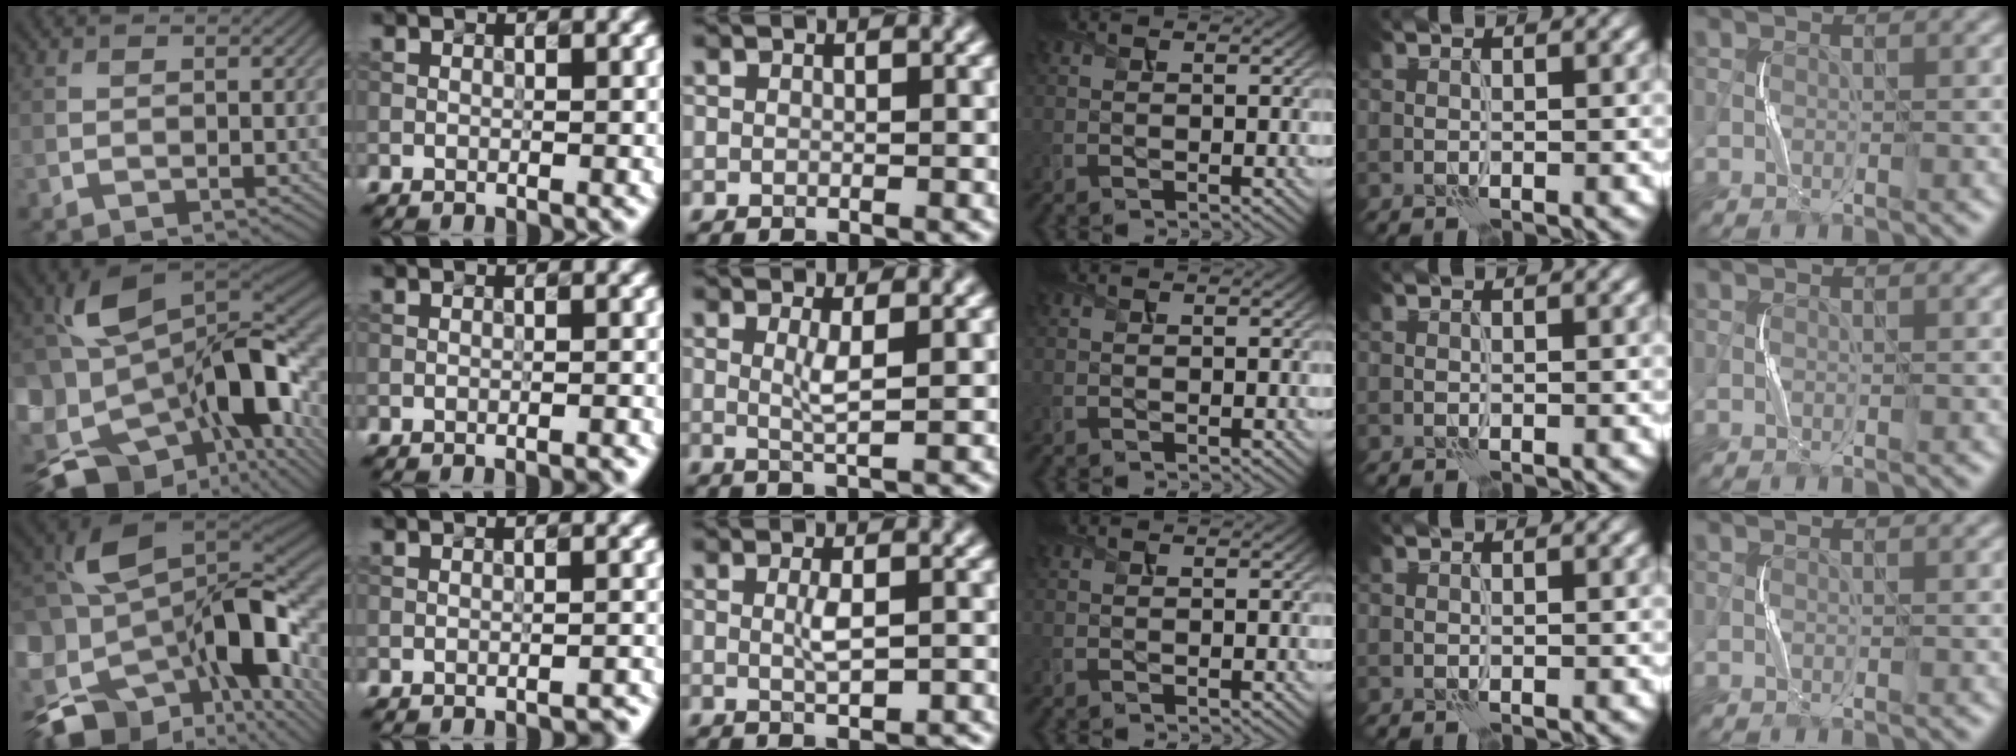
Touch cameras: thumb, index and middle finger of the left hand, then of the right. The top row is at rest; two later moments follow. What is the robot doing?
{"motion": "squeeze", "object": "stress ball aka squeeze ball"}